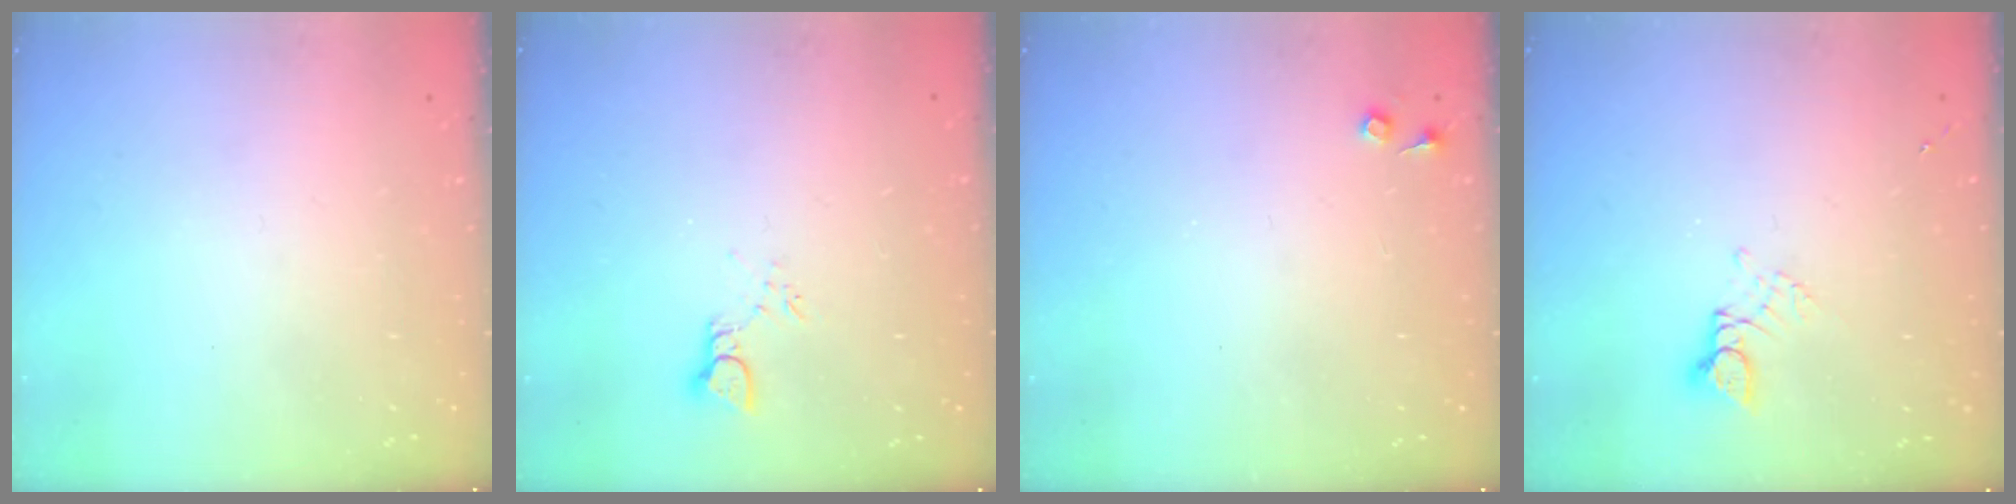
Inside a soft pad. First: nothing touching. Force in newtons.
{"total": 2.2, "press": 2.2, "slide": 0.1}
{"total": 3.8, "press": 3.7, "slide": 0.6}
{"total": 2.8, "press": 2.8, "slide": 0.3}